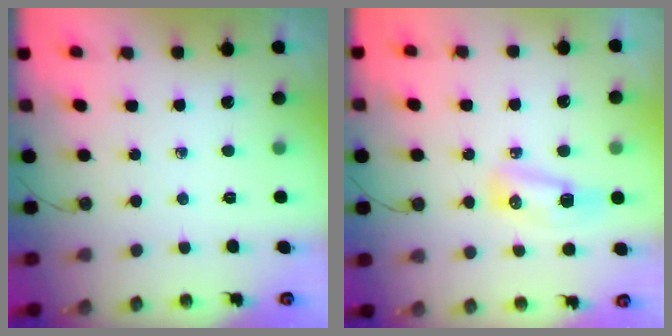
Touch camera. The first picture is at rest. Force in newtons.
{"total": 15.7, "press": 10.1, "slide": 12.1}